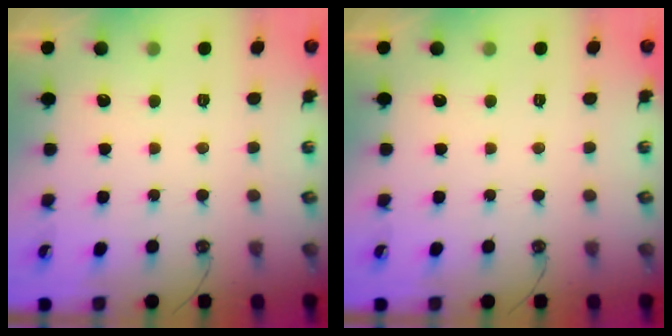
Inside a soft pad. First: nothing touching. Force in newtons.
{"total": 0.0}